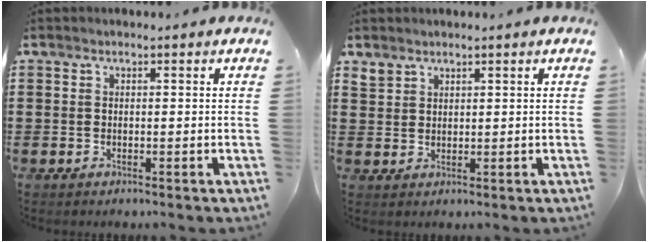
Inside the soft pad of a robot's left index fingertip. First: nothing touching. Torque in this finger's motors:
{"motor_torque": [0.81, -1.01, 0.13, 0.01]}